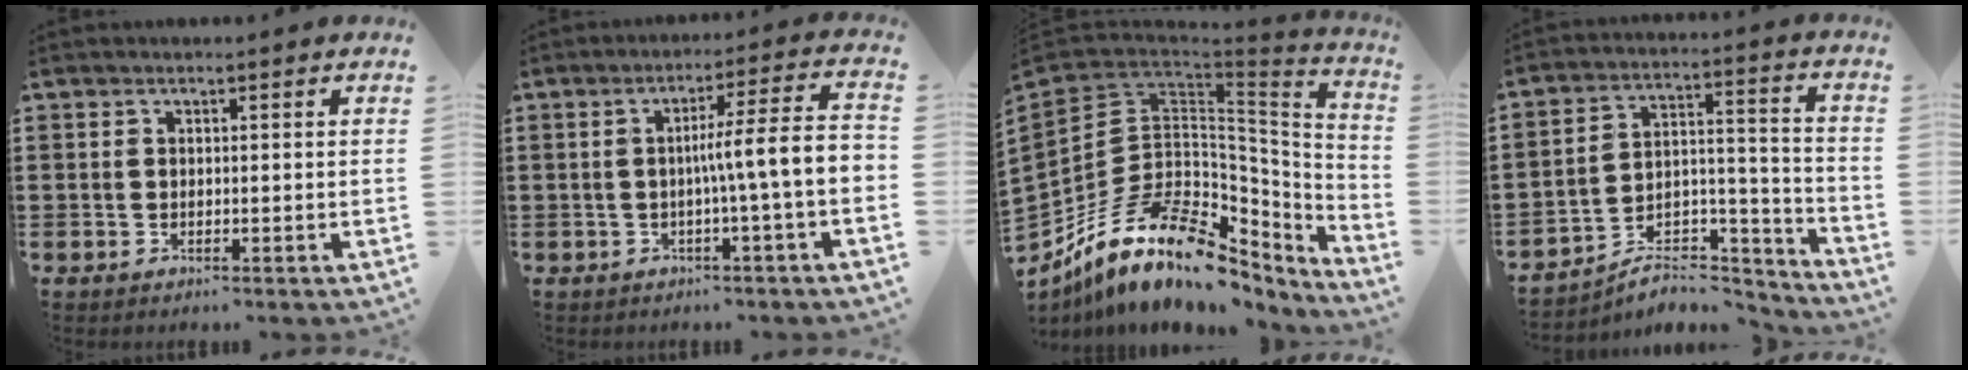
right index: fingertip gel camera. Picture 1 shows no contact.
{"total": 7.4, "force": [-1.3, -0.2, 7.3], "torque": [-0.121, -0.008, -0.028]}
{"total": 18.3, "force": [-7.4, 10.9, 12.6], "torque": [-0.284, 0.020, -0.127]}
{"total": 6.2, "force": [-5.5, 2.1, 1.8], "torque": [-0.026, 0.010, -0.106]}